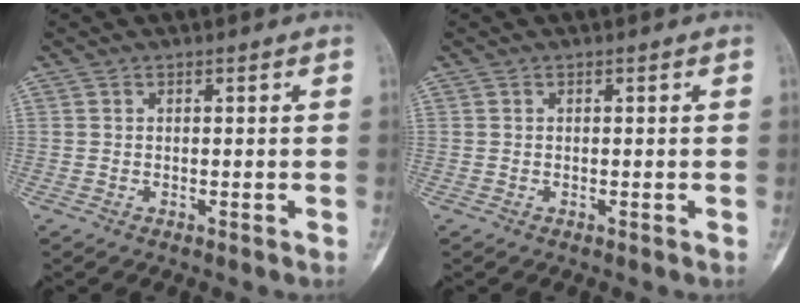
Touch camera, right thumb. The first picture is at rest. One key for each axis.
{"total": 0.0}